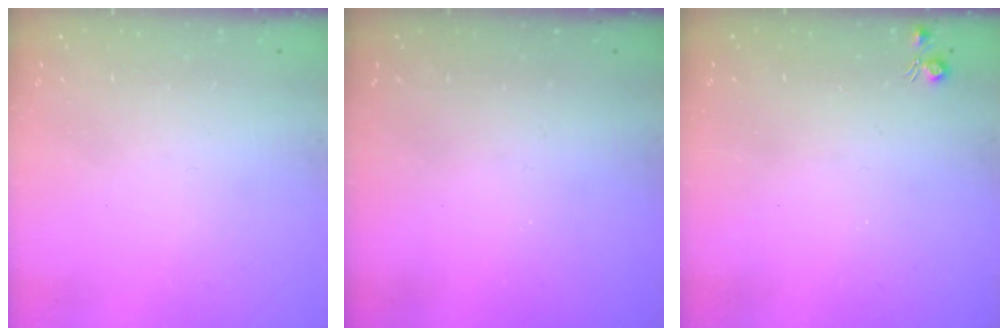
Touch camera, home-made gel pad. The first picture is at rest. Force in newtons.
{"total": 0.0}
{"total": 4.3, "press": 4.2, "slide": 0.7}